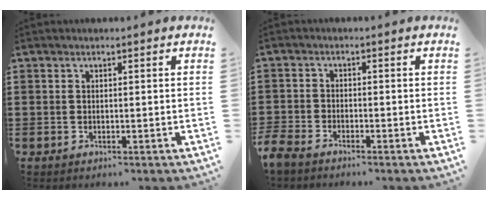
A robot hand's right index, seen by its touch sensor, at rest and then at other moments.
{"total": 2.6, "force": [-2.5, 0.3, 0.1], "torque": [-0.019, -0.003, -0.059]}